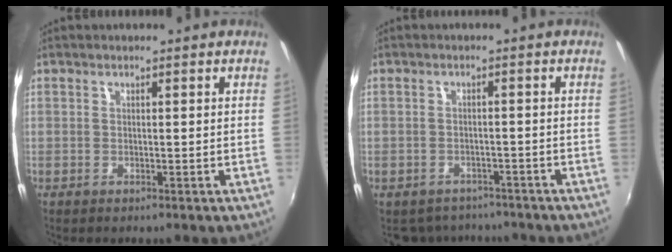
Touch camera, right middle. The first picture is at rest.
{"total": 6.7, "force": [-5.8, 3.1, 1.4], "torque": [-0.037, -0.003, -0.079]}